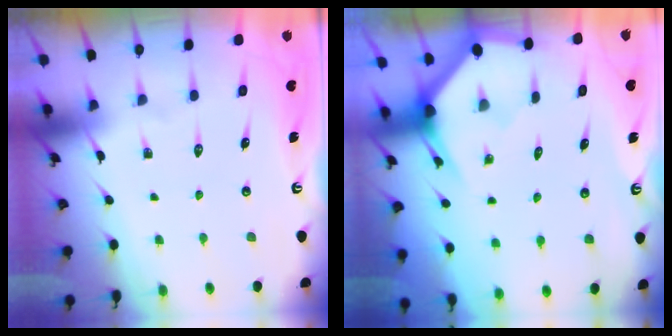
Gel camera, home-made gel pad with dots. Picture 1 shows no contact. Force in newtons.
{"total": 2.2, "press": 2.2, "slide": 0.1}